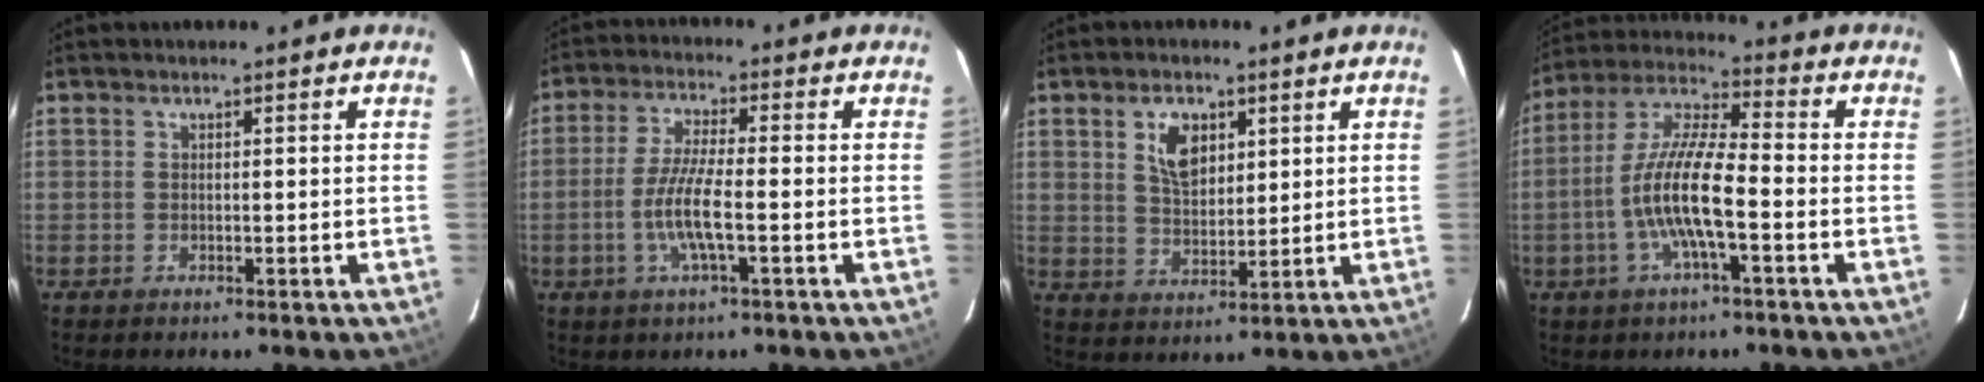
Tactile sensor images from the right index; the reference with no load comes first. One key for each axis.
{"total": 7.8, "fx": -2.3, "fy": 0.9, "fz": 7.4, "tx": -0.148, "ty": -0.005, "tz": -0.045}
{"total": 6.9, "fx": 2.9, "fy": 4.1, "fz": 4.8, "tx": -0.083, "ty": 0.007, "tz": 0.058}
{"total": 12.3, "fx": -3.5, "fy": 2.2, "fz": 11.6, "tx": -0.237, "ty": 0.002, "tz": -0.070}